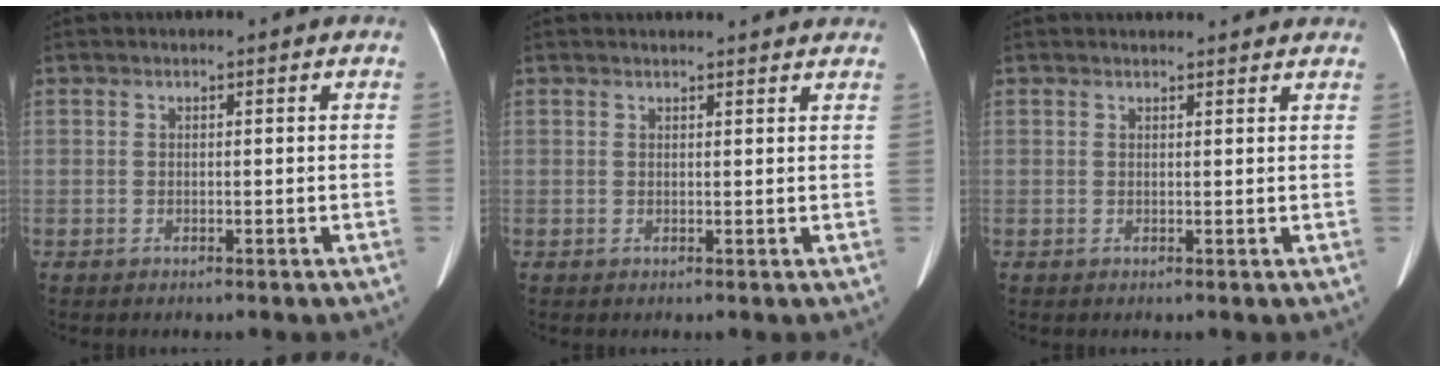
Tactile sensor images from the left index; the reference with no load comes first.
{"total": 5.8, "force": [5.7, 0.7, 1.3], "torque": [-0.012, 0.014, 0.052]}
{"total": 5.3, "force": [5.1, 0.9, 1.1], "torque": [-0.010, 0.018, 0.050]}